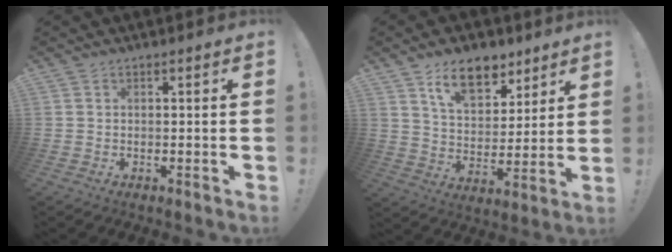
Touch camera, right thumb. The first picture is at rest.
{"total": 13.8, "force": [9.0, 7.8, 6.9], "torque": [-0.111, -0.043, 0.166]}